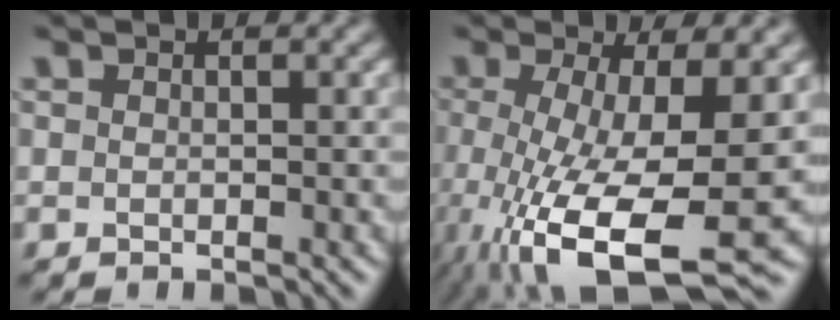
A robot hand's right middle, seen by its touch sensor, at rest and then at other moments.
{"total": 12.7, "force": [-4.1, 4.1, 11.3], "torque": [-0.211, -0.036, -0.062]}